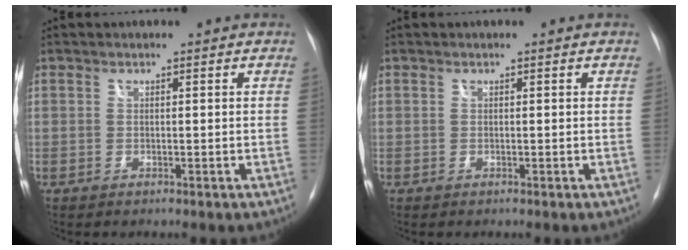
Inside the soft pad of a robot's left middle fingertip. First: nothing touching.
{"total": 0.0}